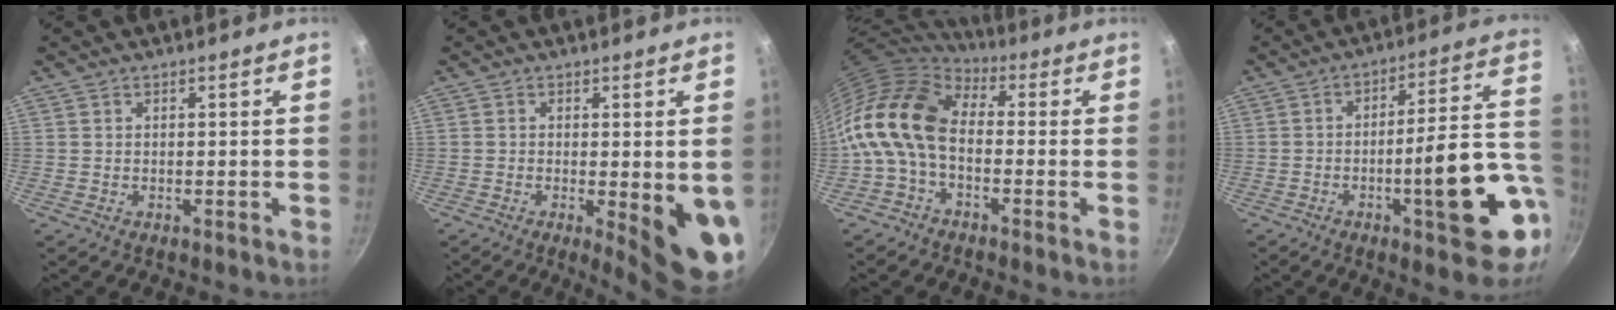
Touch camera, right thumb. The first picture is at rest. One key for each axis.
{"total": 10.0, "fx": -1.7, "fy": 2.6, "fz": 9.5, "tx": -0.106, "ty": -0.012, "tz": -0.016}
{"total": 14.9, "fx": -1.1, "fy": 9.5, "fz": 11.4, "tx": -0.210, "ty": 0.028, "tz": -0.041}
{"total": 18.2, "fx": -4.8, "fy": 4.8, "fz": 16.9, "tx": -0.209, "ty": 0.034, "tz": -0.064}